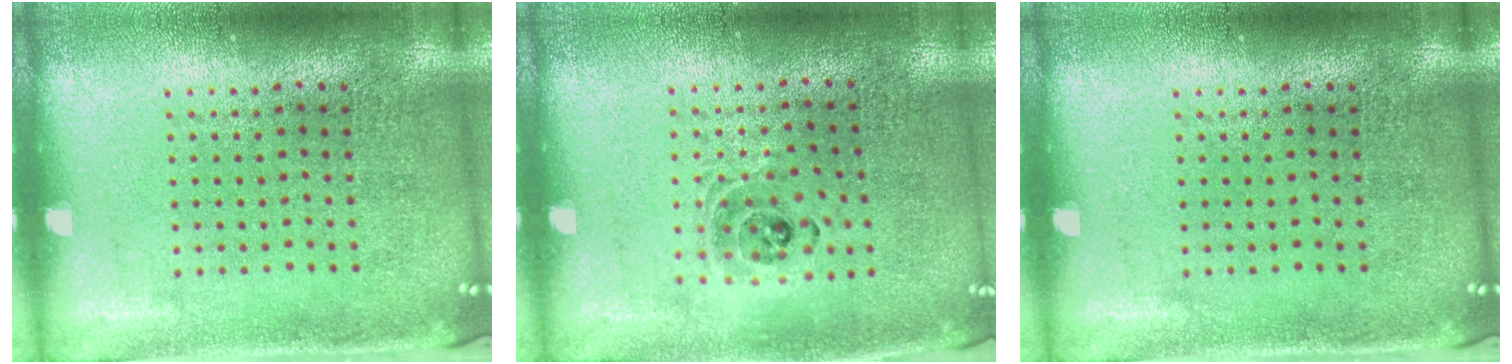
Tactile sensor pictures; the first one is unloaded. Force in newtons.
{"total": 1.1, "press": 1.0, "slide": 0.4}
{"total": 0.0}